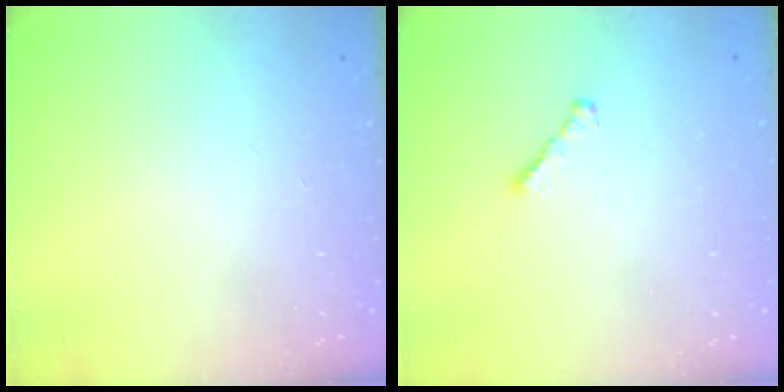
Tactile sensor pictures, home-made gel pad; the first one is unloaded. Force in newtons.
{"total": 2.4, "press": 2.3, "slide": 0.6}